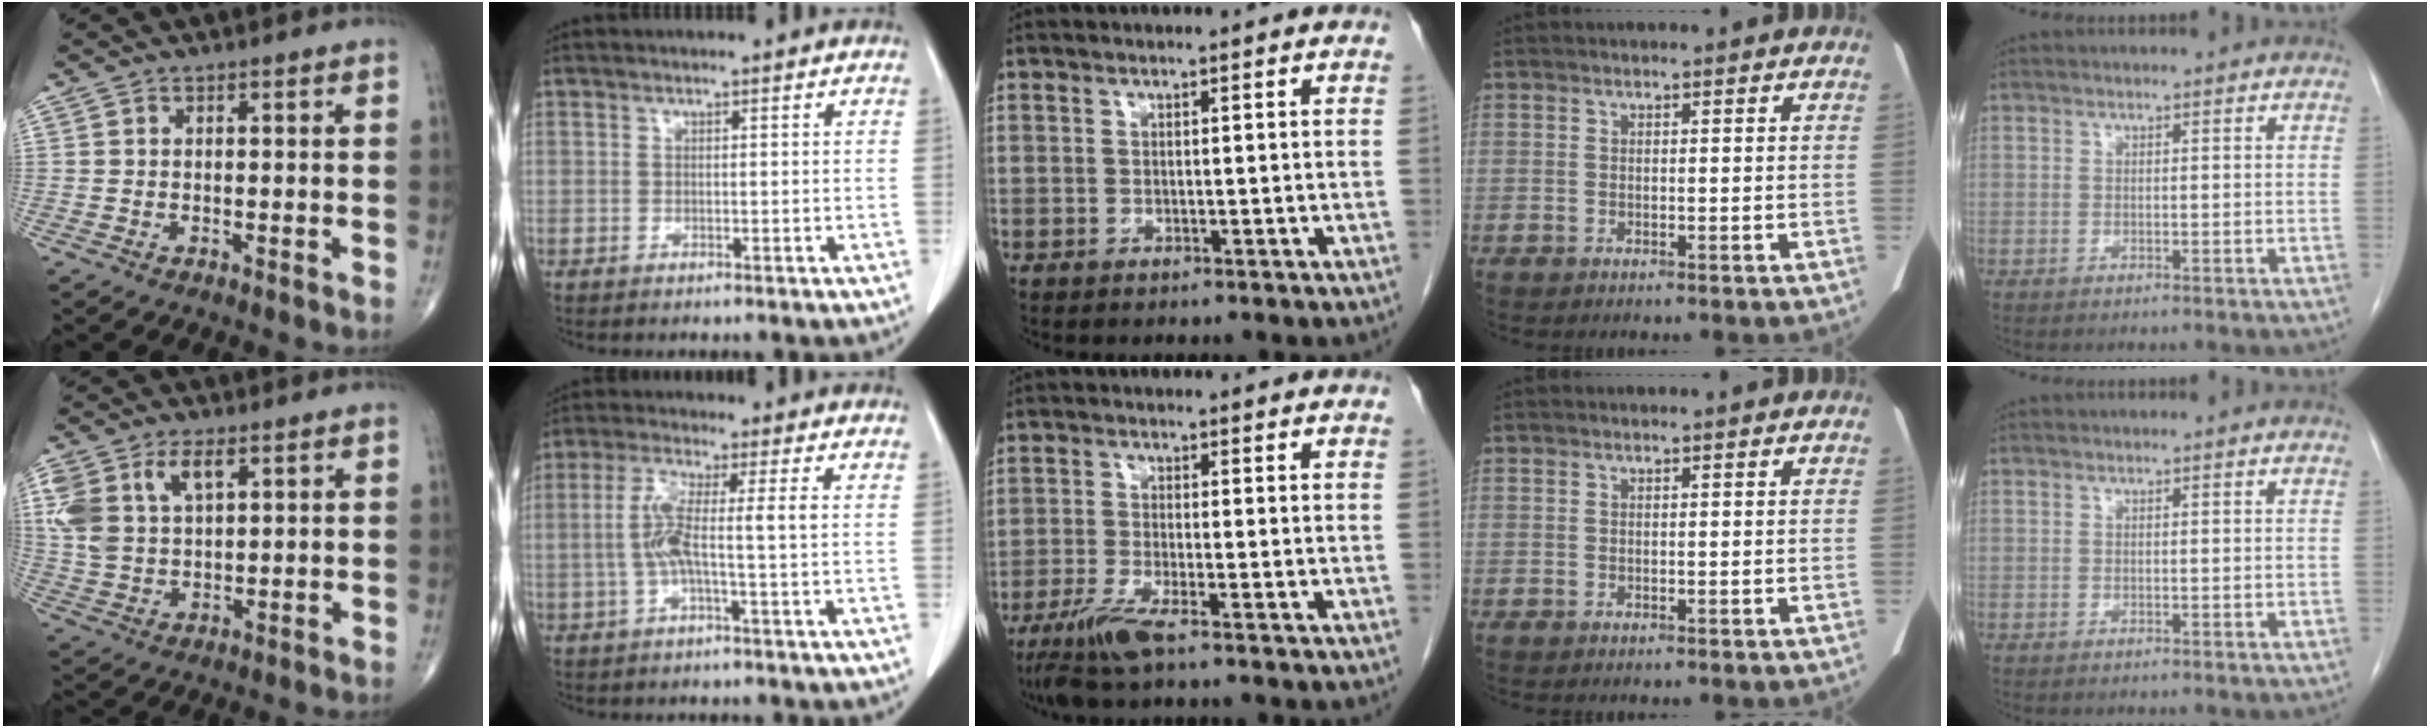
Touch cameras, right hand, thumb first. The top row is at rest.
{"thumb": {"total": 10.5, "force": [4.3, 5.9, 7.6], "torque": [-0.164, 0.003, 0.092]}, "index": {"total": 5.8, "force": [-0.4, 0.1, 5.8], "torque": [-0.123, 0.011, -0.009]}, "middle": {"total": 5.2, "force": [-3.5, 0.1, 3.9], "torque": [-0.085, -0.016, -0.071]}}